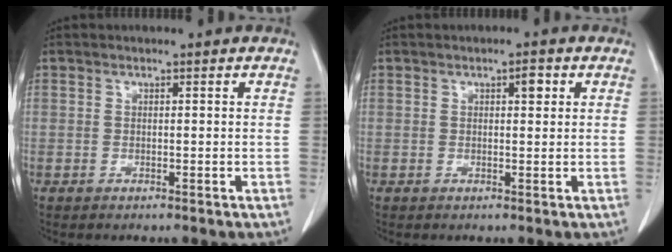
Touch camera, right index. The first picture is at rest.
{"total": 1.7, "force": [0.7, 0.6, 1.4], "torque": [-0.019, 0.001, 0.009]}